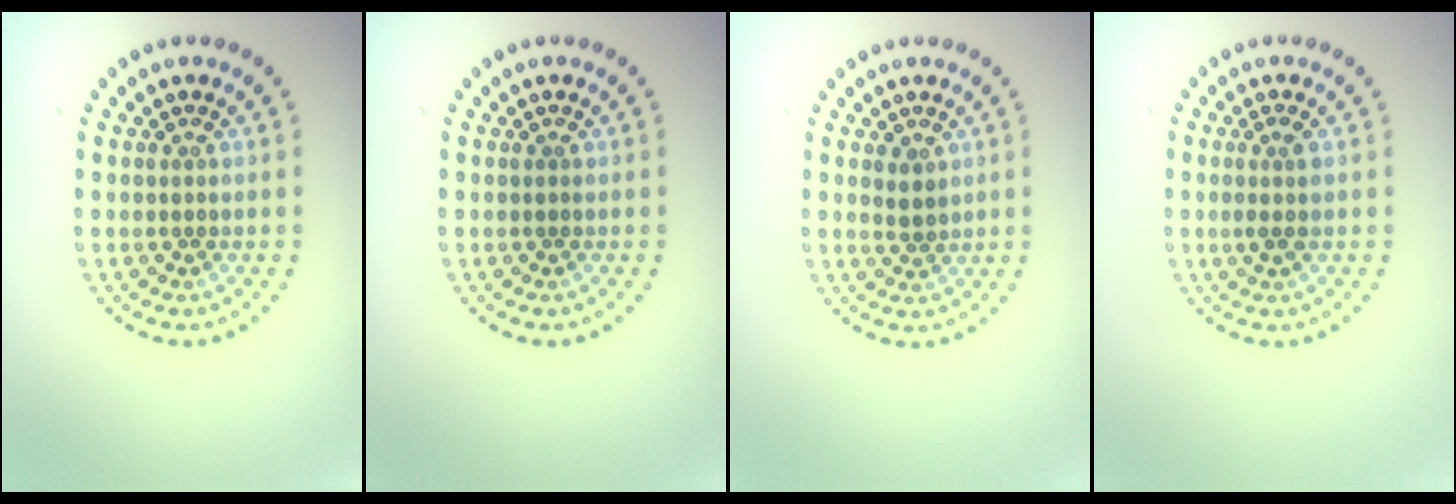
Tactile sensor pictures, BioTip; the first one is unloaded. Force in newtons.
{"total": 0.0}
{"total": 1.1, "press": 0.9, "slide": 0.6}
{"total": 1.5, "press": 1.2, "slide": 0.8}